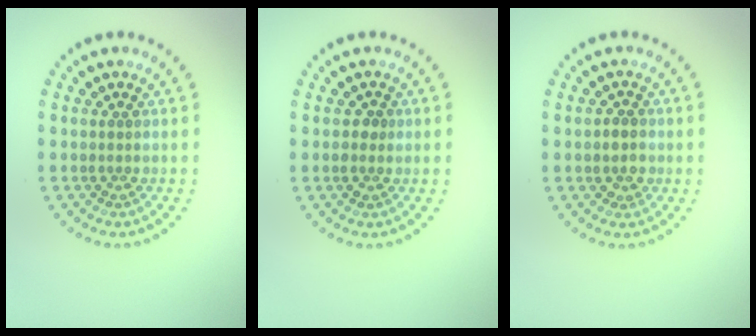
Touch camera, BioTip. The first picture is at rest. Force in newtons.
{"total": 1.1, "press": 1.1, "slide": 0.3}
{"total": 1.4, "press": 1.4, "slide": 0.4}